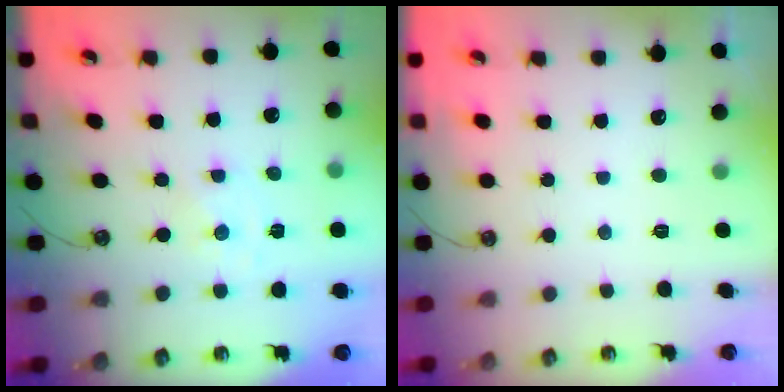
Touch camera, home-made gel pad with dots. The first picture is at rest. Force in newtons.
{"total": 0.0}